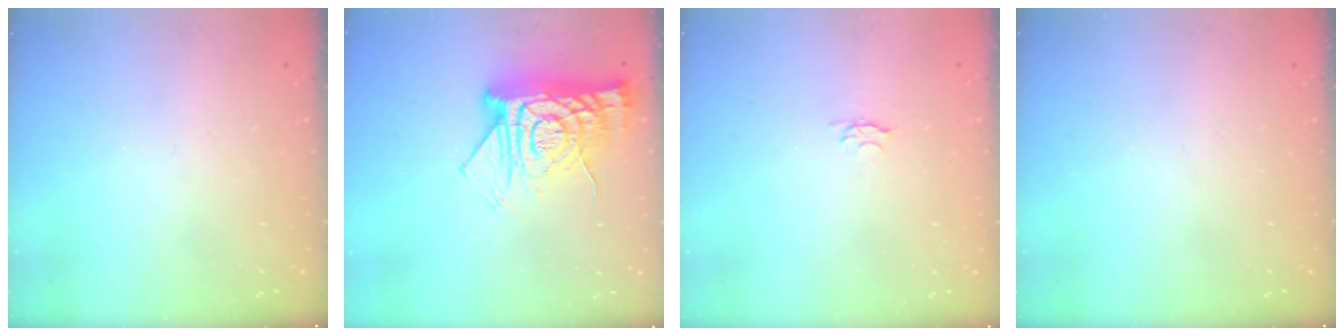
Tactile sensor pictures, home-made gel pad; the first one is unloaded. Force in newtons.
{"total": 17.9, "press": 17.8, "slide": 1.7}
{"total": 3.3, "press": 3.3, "slide": 0.5}
{"total": 0.0}